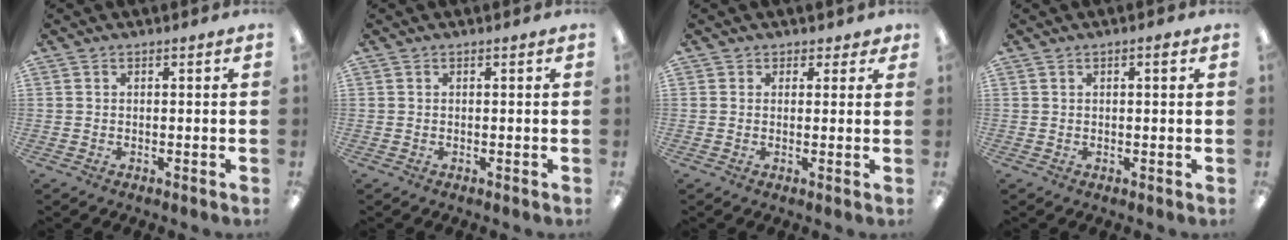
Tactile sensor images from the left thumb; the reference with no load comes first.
{"total": 0.0}
{"total": 1.9, "force": [1.1, 1.5, 0.2], "torque": [0.012, -0.003, 0.019]}
{"total": 1.7, "force": [0.7, 0.3, 1.5], "torque": [-0.022, -0.001, 0.008]}